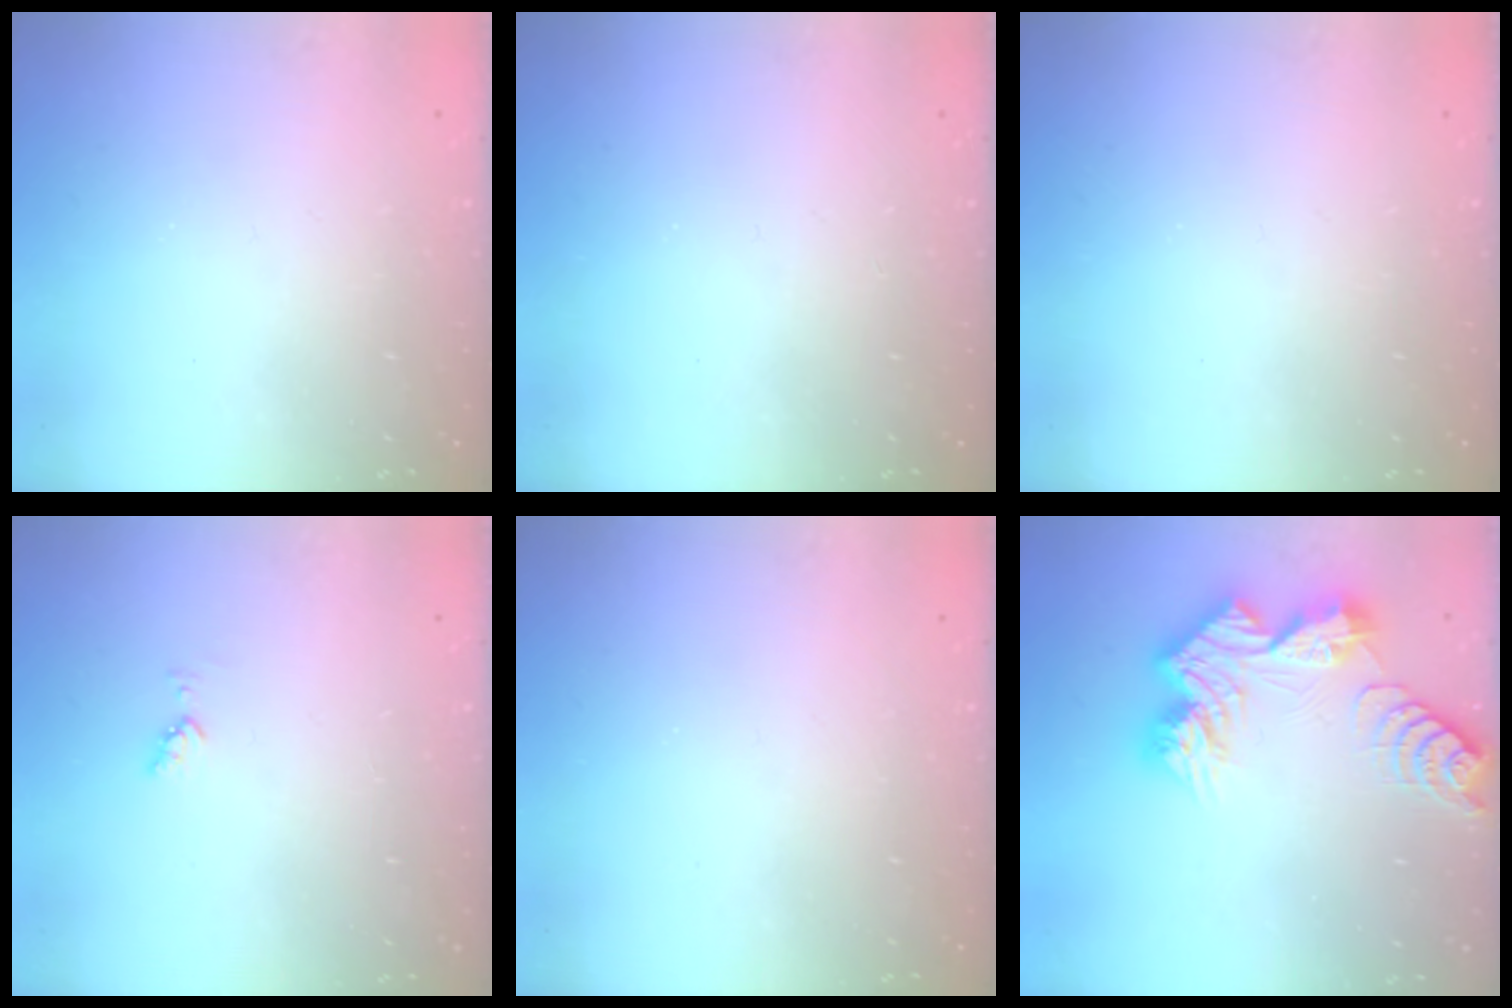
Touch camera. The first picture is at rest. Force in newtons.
{"total": 0.0}
{"total": 0.0}
{"total": 3.3, "press": 3.2, "slide": 0.7}
{"total": 0.0}
{"total": 13.3, "press": 13.3, "slide": 1.3}